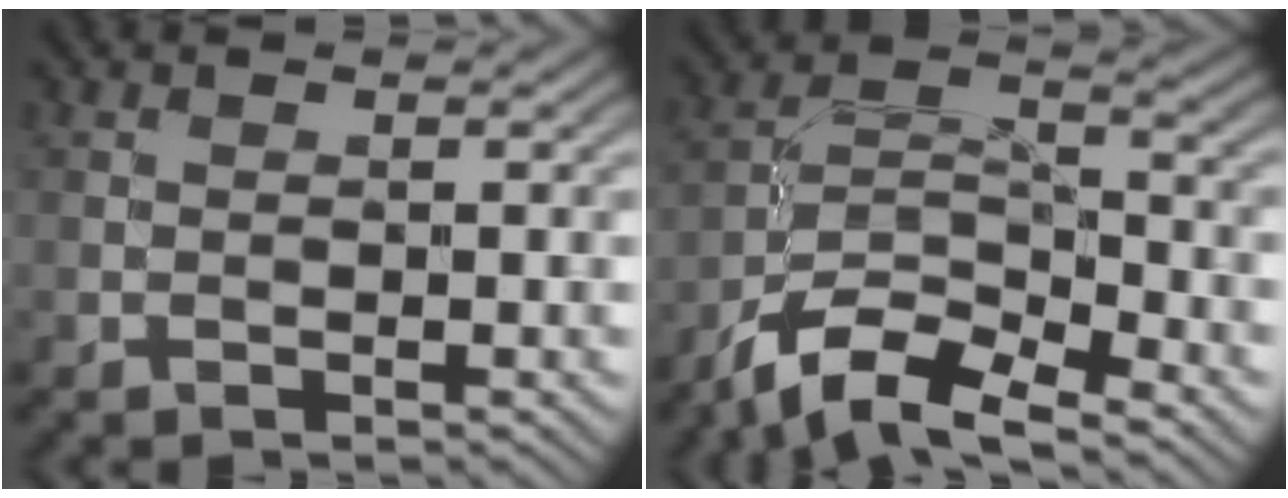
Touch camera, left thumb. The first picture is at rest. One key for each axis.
{"total": 9.5, "fx": -7.2, "fy": 3.0, "fz": 5.4, "tx": -0.099, "ty": -0.003, "tz": -0.150}